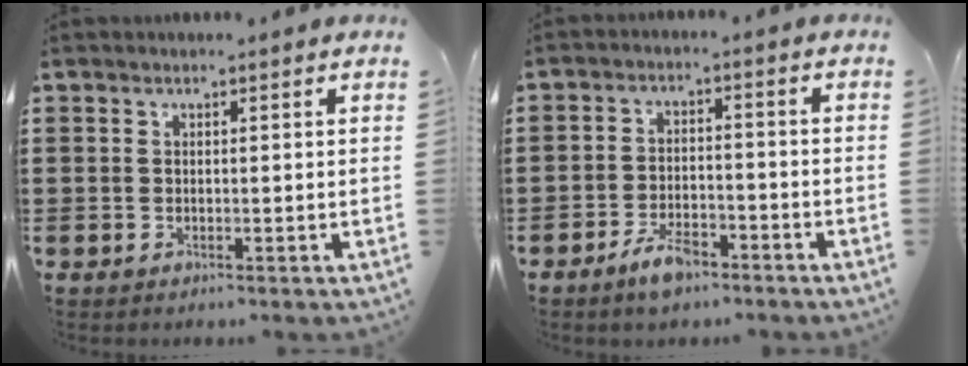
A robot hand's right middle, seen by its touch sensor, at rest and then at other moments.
{"total": 4.7, "force": [-3.4, 1.7, 2.7], "torque": [-0.057, 0.008, -0.067]}